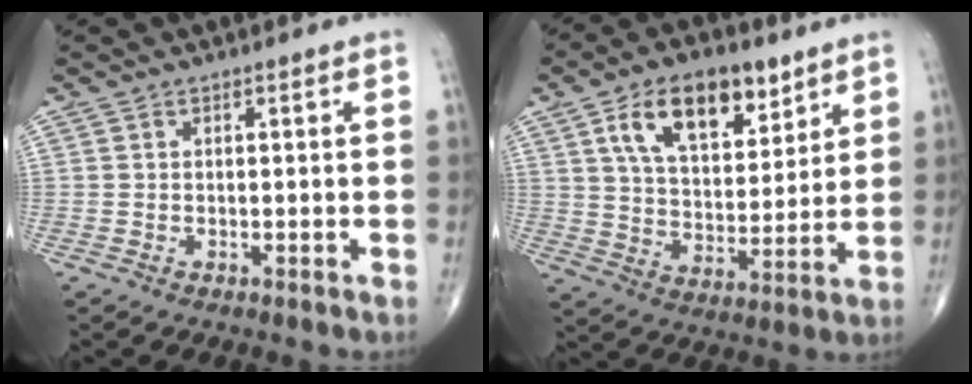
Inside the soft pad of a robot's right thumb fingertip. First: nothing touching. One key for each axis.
{"total": 16.2, "fx": 8.3, "fy": 8.5, "fz": 11.0, "tx": -0.143, "ty": -0.033, "tz": 0.147}